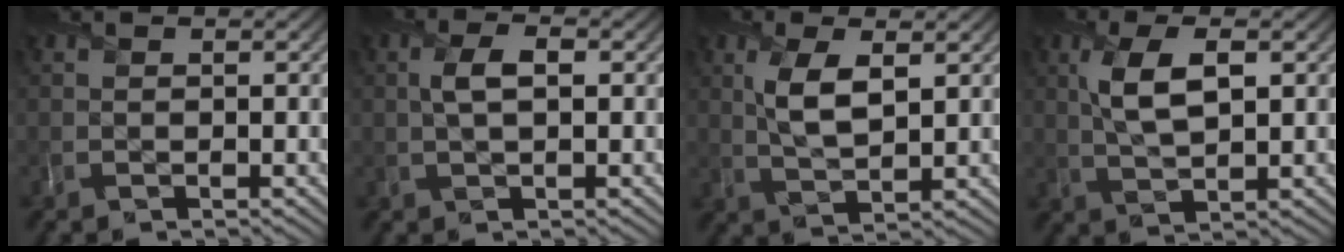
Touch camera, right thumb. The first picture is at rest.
{"total": 3.0, "force": [0.5, 1.2, 2.7], "torque": [-0.056, 0.005, 0.006]}
{"total": 5.4, "force": [1.6, 2.2, 4.6], "torque": [-0.103, -0.003, 0.035]}
{"total": 5.8, "force": [1.5, 2.2, 5.2], "torque": [-0.111, 0.004, 0.031]}